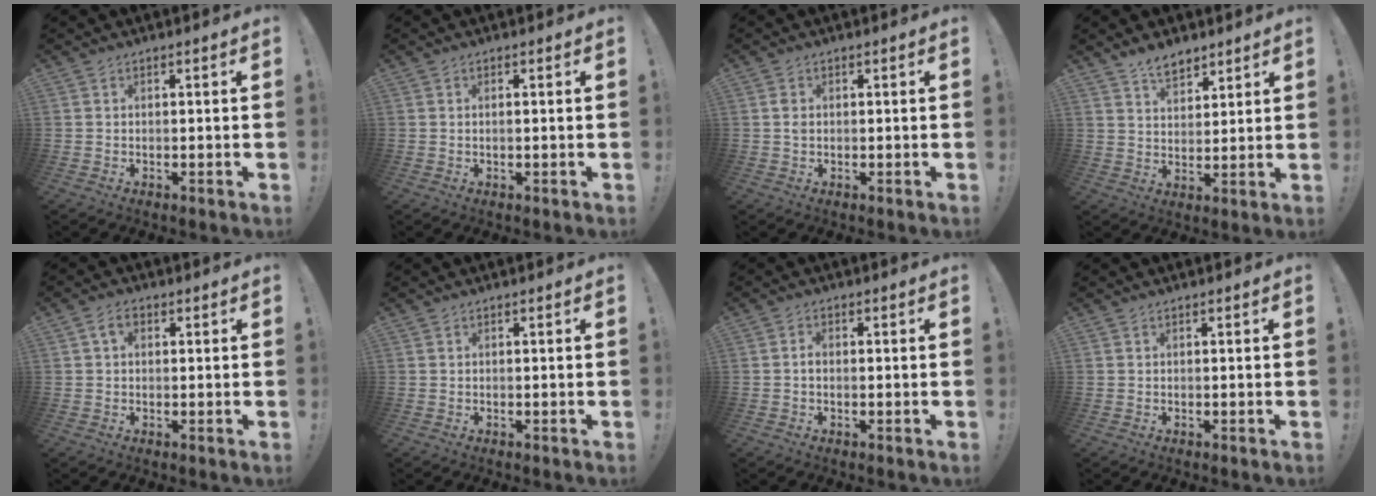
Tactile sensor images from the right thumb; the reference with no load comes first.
{"total": 0.8, "force": [0.0, -0.1, 0.8], "torque": [-0.022, 0.004, 0.000]}
{"total": 1.4, "force": [0.1, 1.0, 0.9], "torque": [-0.025, 0.007, 0.003]}
{"total": 6.7, "force": [5.2, 3.4, 2.7], "torque": [-0.043, -0.026, 0.096]}
{"total": 3.7, "force": [1.2, 2.3, 2.6], "torque": [-0.046, 0.006, 0.021]}
{"total": 0.0}
{"total": 1.0, "force": [-0.4, 0.8, 0.6], "torque": [-0.020, 0.007, -0.005]}
{"total": 0.0}